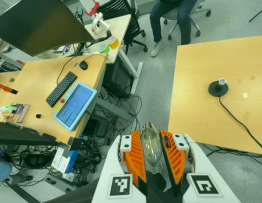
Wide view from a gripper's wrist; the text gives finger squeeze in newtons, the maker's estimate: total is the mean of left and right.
{"total": 11.2, "left": 11.5, "right": 11.0}